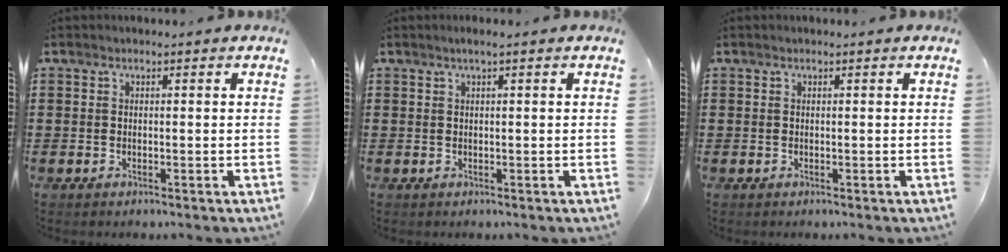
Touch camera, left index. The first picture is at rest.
{"total": 0.9, "force": [0.4, 0.0, 0.8], "torque": [-0.014, 0.000, 0.006]}
{"total": 0.0}